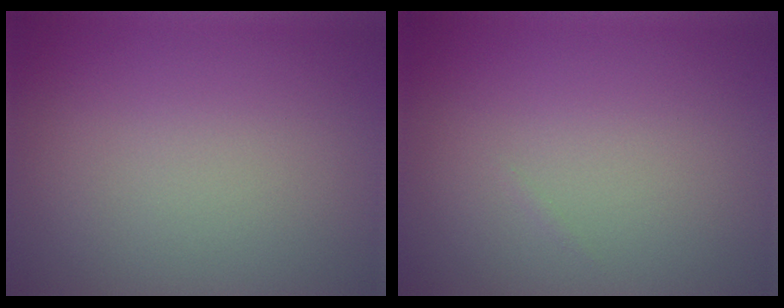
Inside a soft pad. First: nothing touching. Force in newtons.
{"total": 0.0}